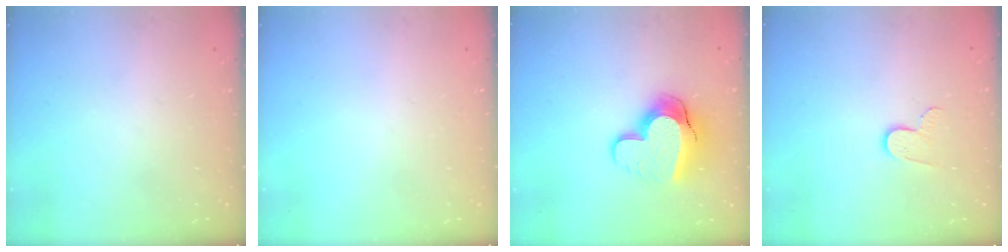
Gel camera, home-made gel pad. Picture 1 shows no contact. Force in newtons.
{"total": 0.0}
{"total": 13.8, "press": 13.7, "slide": 1.1}
{"total": 5.9, "press": 5.9, "slide": 0.6}